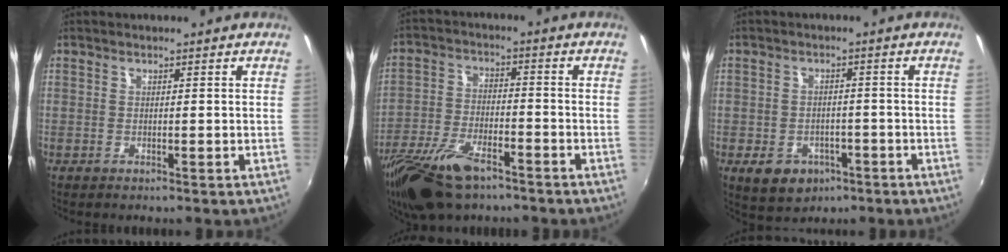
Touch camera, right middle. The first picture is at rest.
{"total": 14.3, "force": [-9.9, 5.8, 8.5], "torque": [-0.192, -0.024, -0.186]}
{"total": 7.6, "force": [-3.7, 5.8, 3.4], "torque": [-0.081, -0.002, -0.043]}